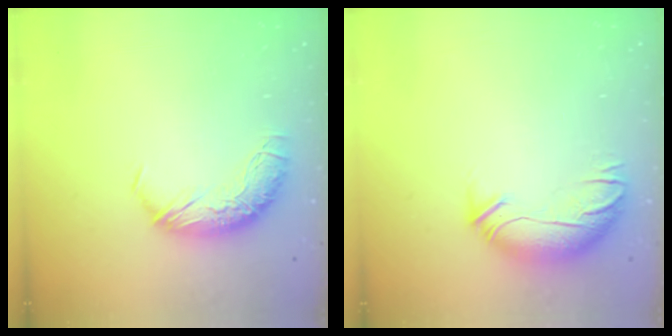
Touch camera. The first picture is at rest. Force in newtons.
{"total": 3.4, "press": 2.1, "slide": 2.6}